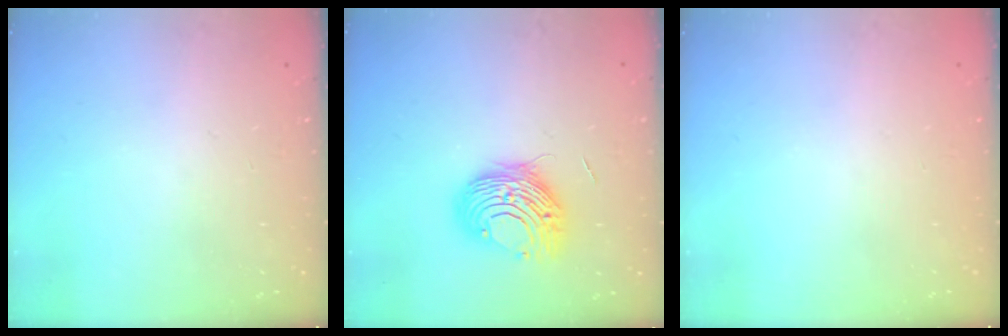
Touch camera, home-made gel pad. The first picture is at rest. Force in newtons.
{"total": 11.0, "press": 10.9, "slide": 1.1}
{"total": 0.0}